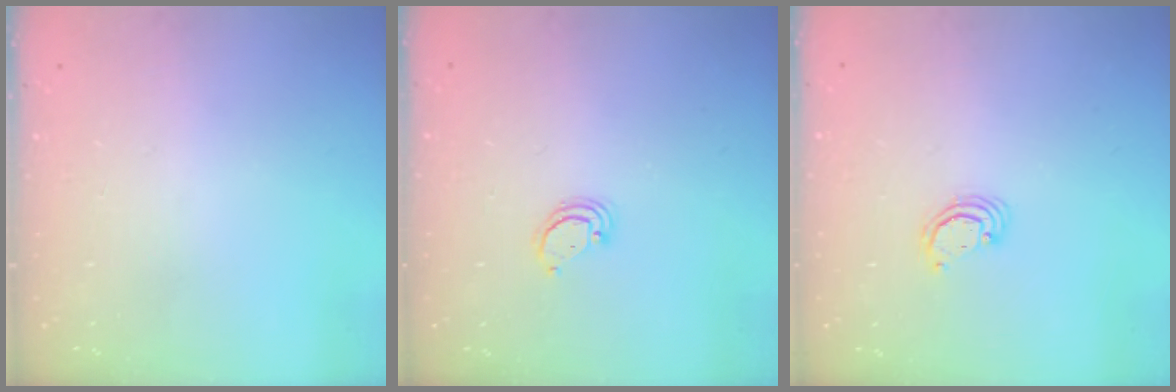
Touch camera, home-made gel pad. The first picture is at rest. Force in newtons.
{"total": 2.8, "press": 2.8, "slide": 0.2}
{"total": 2.3, "press": 2.3, "slide": 0.2}